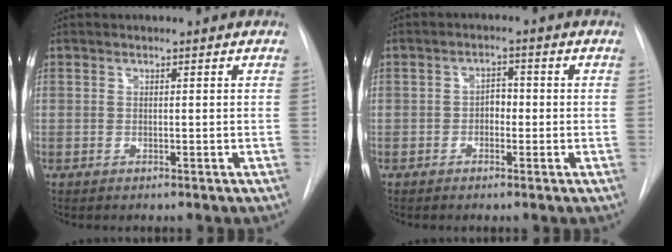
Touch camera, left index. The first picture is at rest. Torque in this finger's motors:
{"motor_torque": [0.02, 0.02, -0.01, 0.00]}